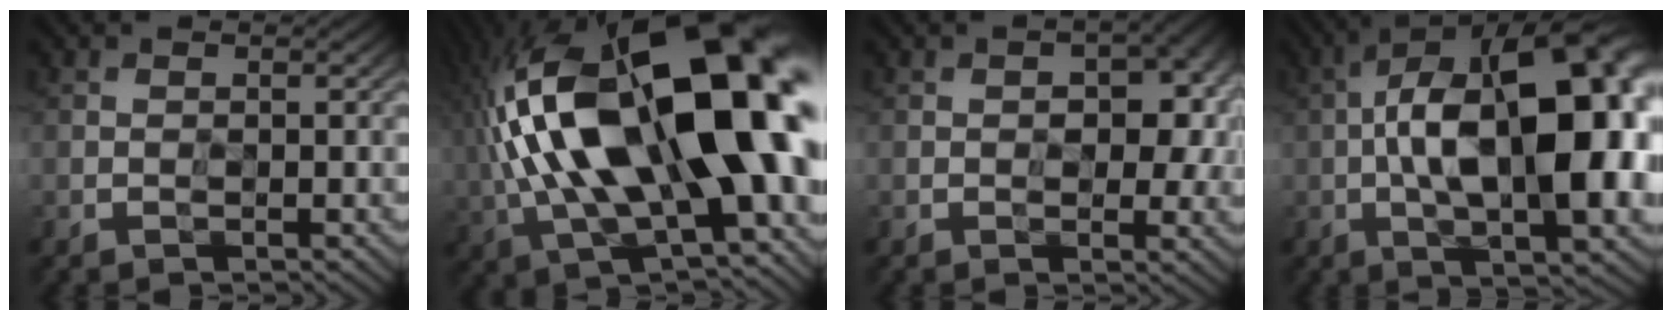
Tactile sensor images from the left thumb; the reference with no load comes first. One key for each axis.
{"total": 21.5, "fx": 1.5, "fy": 10.1, "fz": 18.9, "tx": -0.381, "ty": -0.022, "tz": 0.032}
{"total": 8.3, "fx": 0.5, "fy": 5.2, "fz": 6.5, "tx": -0.069, "ty": 0.001, "tz": 0.008}
{"total": 19.0, "fx": -0.9, "fy": 8.6, "fz": 16.9, "tx": -0.266, "ty": 0.019, "tz": -0.029}